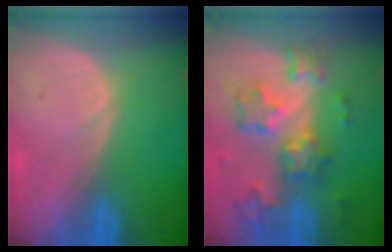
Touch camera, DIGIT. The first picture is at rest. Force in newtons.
{"total": 8.8, "press": 7.8, "slide": 4.1}